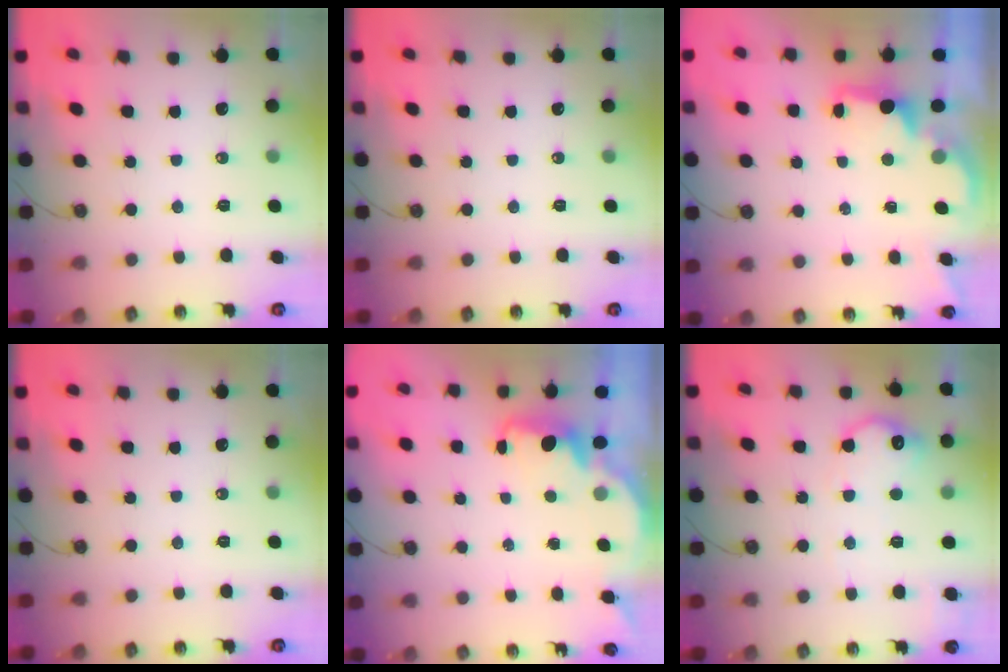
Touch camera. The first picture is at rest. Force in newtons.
{"total": 0.0}
{"total": 1.9, "press": 1.7, "slide": 0.8}
{"total": 0.0}
{"total": 1.7, "press": 1.5, "slide": 0.7}
{"total": 13.1, "press": 13.1, "slide": 0.7}